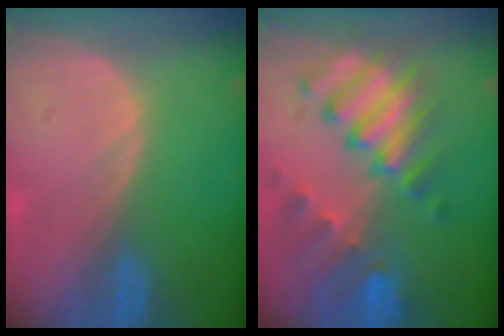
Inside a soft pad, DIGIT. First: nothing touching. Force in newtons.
{"total": 10.1, "press": 8.8, "slide": 4.9}